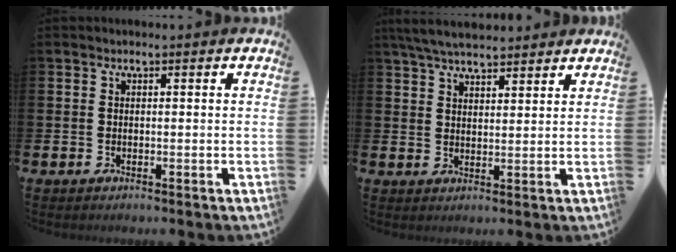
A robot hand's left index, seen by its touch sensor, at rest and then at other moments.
{"total": 5.4, "force": [5.1, 1.1, 1.5], "torque": [-0.043, -0.014, 0.094]}